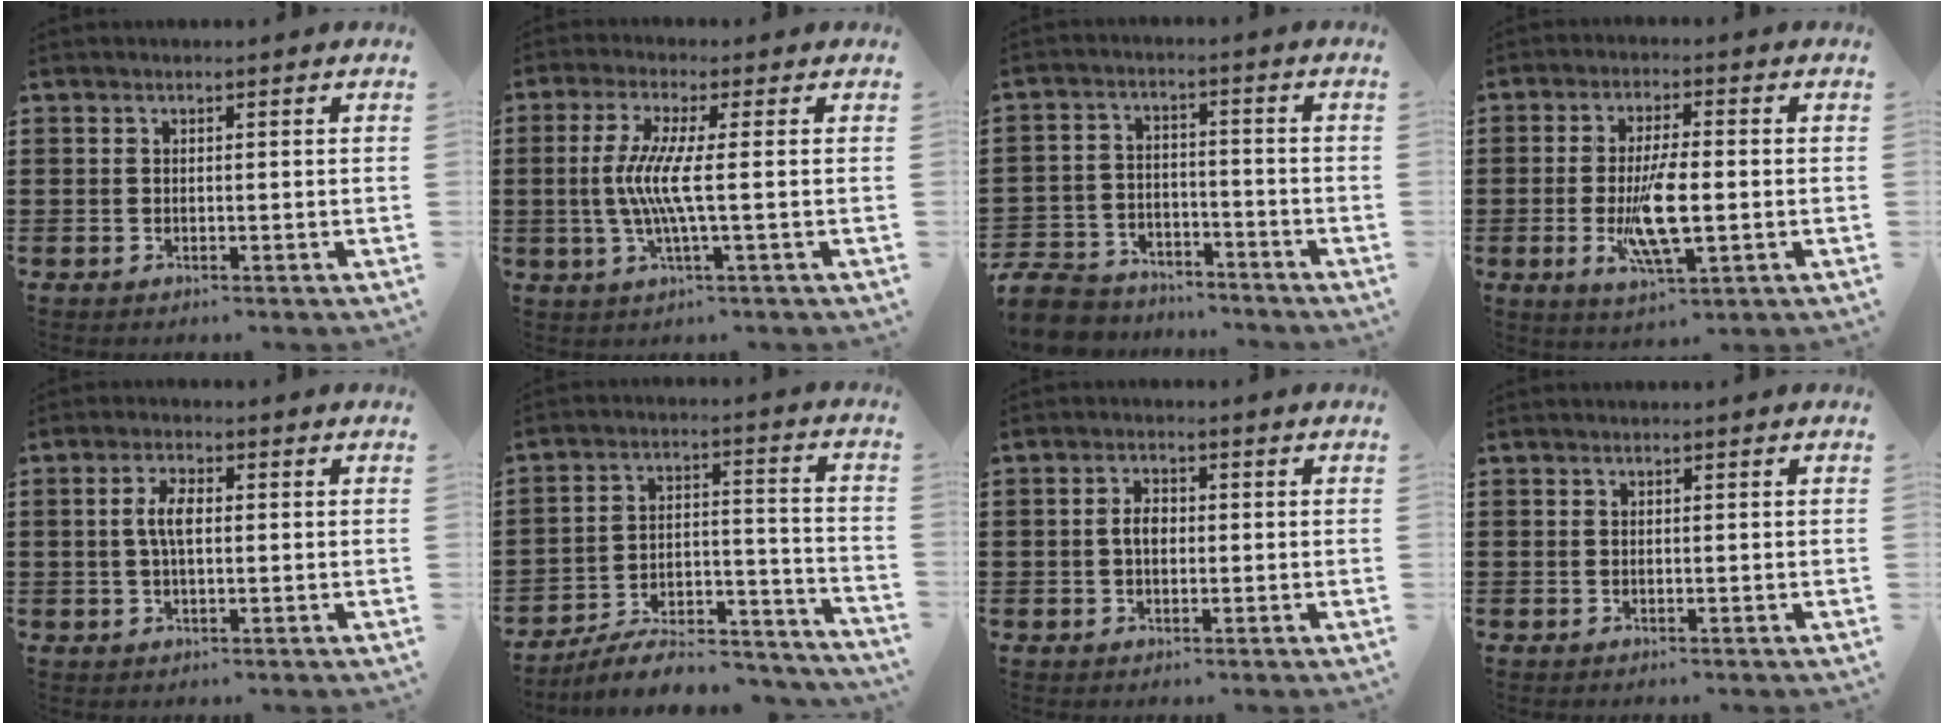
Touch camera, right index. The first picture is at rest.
{"total": 6.7, "force": [-0.4, -0.2, 6.7], "torque": [-0.144, -0.016, -0.019]}
{"total": 7.4, "force": [-7.1, 1.7, 1.0], "torque": [-0.033, 0.014, -0.144]}
{"total": 9.1, "force": [-1.4, 2.8, 8.5], "torque": [-0.170, -0.012, -0.023]}
{"total": 4.0, "force": [0.2, 1.4, 3.8], "torque": [-0.081, 0.003, -0.002]}
{"total": 7.6, "force": [-6.8, 1.7, 3.0], "torque": [-0.043, 0.012, -0.128]}
{"total": 2.7, "force": [-0.2, 1.5, 2.2], "torque": [-0.043, 0.004, -0.005]}
{"total": 0.0}